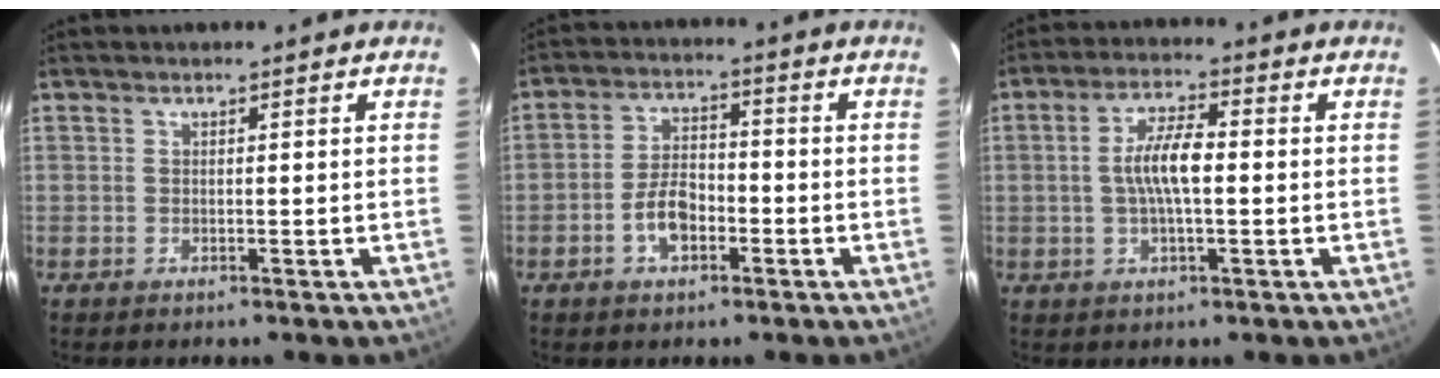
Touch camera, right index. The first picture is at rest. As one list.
[{"total": 6.4, "force": [-2.8, 3.5, 4.6], "torque": [-0.091, 0.014, -0.047]}, {"total": 6.8, "force": [-0.2, 1.9, 6.5], "torque": [-0.125, 0.009, -0.003]}]